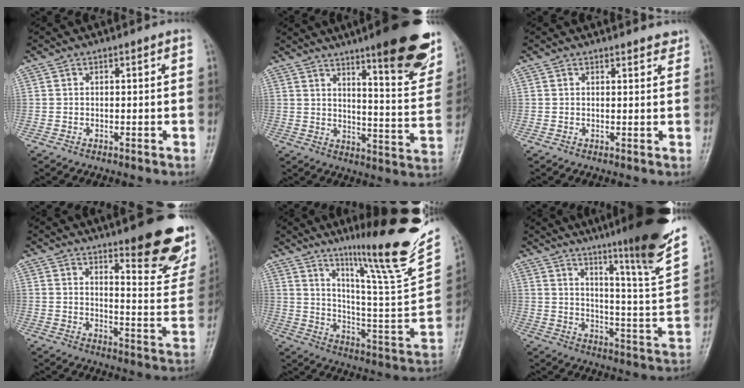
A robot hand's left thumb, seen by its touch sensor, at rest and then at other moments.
{"total": 19.9, "force": [12.8, 3.7, 14.8], "torque": [-0.163, -0.072, 0.177]}
{"total": 2.1, "force": [1.9, 0.7, 0.5], "torque": [0.003, -0.012, 0.017]}
{"total": 16.1, "force": [10.9, 4.1, 11.1], "torque": [-0.097, -0.083, 0.142]}
{"total": 25.0, "force": [17.0, 2.6, 18.2], "torque": [-0.245, -0.094, 0.266]}
{"total": 21.6, "force": [15.1, 1.4, 15.3], "torque": [-0.196, -0.081, 0.214]}